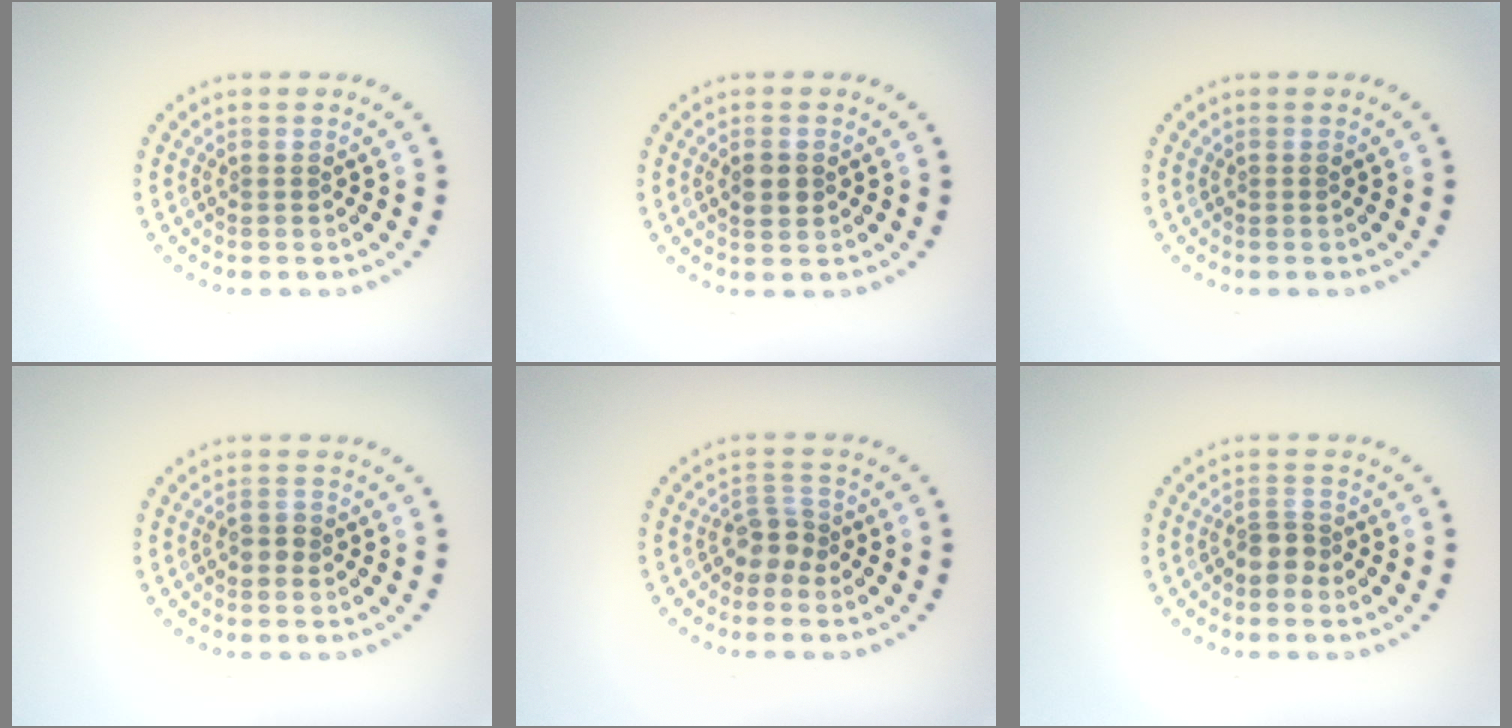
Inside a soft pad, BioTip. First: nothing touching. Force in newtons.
{"total": 1.9, "press": 1.9, "slide": 0.2}
{"total": 0.0}
{"total": 1.1, "press": 1.0, "slide": 0.5}
{"total": 2.3, "press": 1.8, "slide": 1.4}
{"total": 2.2, "press": 1.7, "slide": 1.3}